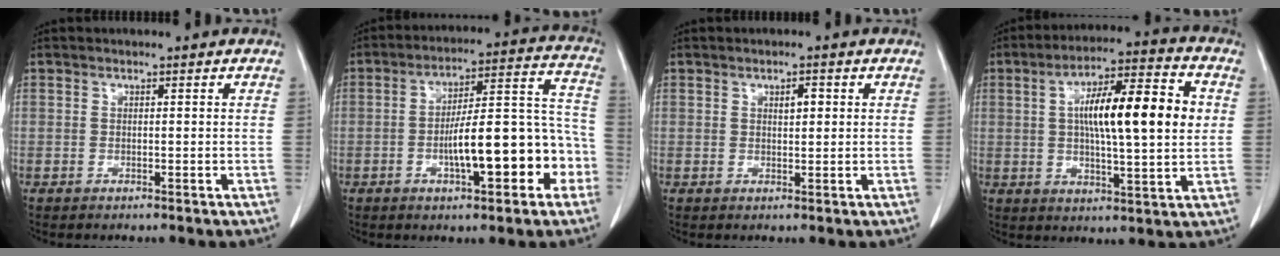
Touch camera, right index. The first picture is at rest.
{"total": 15.8, "force": [-4.9, 4.4, 14.4], "torque": [-0.204, 0.043, -0.068]}
{"total": 2.1, "force": [0.7, 0.9, 1.8], "torque": [-0.031, 0.001, 0.013]}
{"total": 16.3, "force": [2.3, 3.1, 15.8], "torque": [-0.262, 0.025, 0.033]}